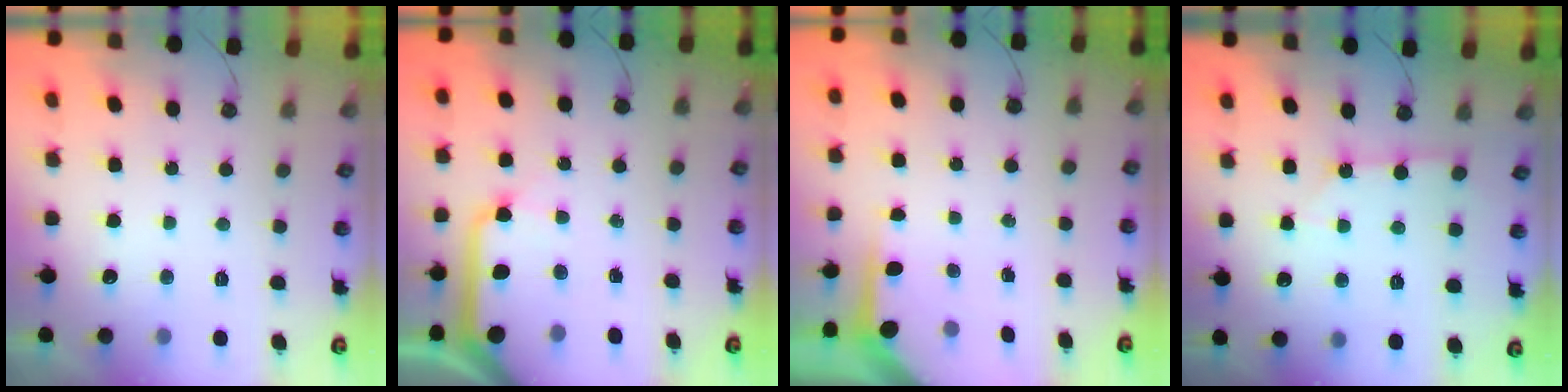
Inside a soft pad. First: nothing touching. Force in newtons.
{"total": 13.2, "press": 13.1, "slide": 1.5}
{"total": 3.9, "press": 3.9, "slide": 0.4}
{"total": 2.7, "press": 2.7, "slide": 0.4}